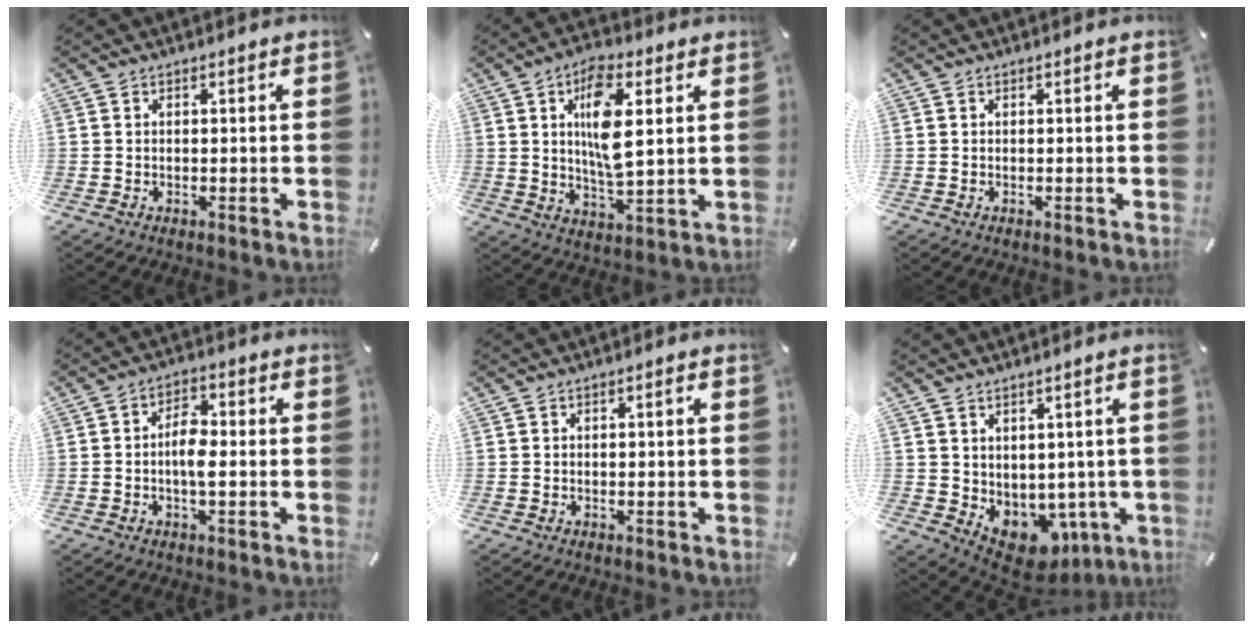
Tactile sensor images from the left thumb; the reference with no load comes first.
{"total": 11.6, "force": [3.4, 4.4, 10.2], "torque": [-0.197, -0.010, 0.050]}
{"total": 0.0}
{"total": 5.7, "force": [-1.0, 2.6, 5.0], "torque": [-0.094, 0.010, -0.018]}
{"total": 0.8, "force": [0.0, 0.2, 0.8], "torque": [-0.014, 0.001, -0.002]}
{"total": 6.4, "force": [-1.1, 5.8, 2.5], "torque": [-0.030, -0.021, -0.005]}